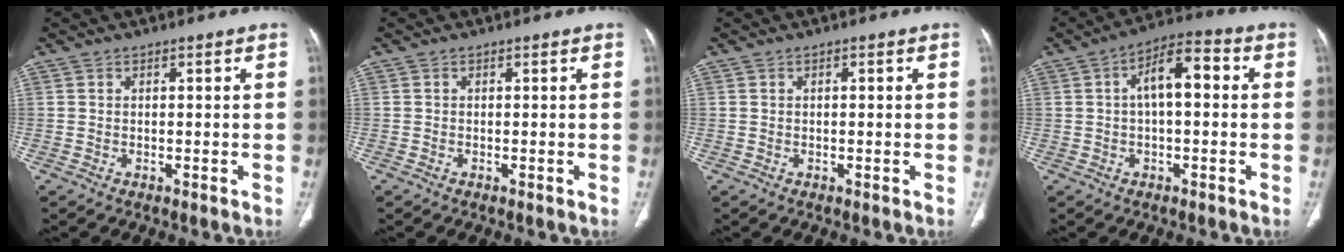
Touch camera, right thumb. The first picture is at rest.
{"total": 0.0}
{"total": 0.5, "force": [0.1, 0.2, 0.5], "torque": [-0.010, 0.005, 0.005]}
{"total": 9.0, "force": [1.2, 4.0, 8.0], "torque": [-0.122, 0.033, 0.009]}